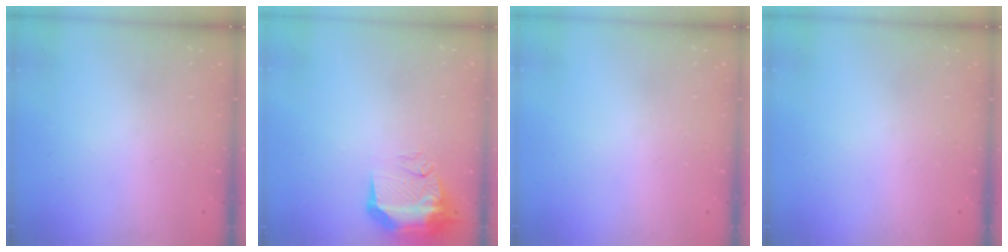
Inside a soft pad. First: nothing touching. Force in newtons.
{"total": 11.0, "press": 10.9, "slide": 1.1}
{"total": 0.0}
{"total": 0.0}